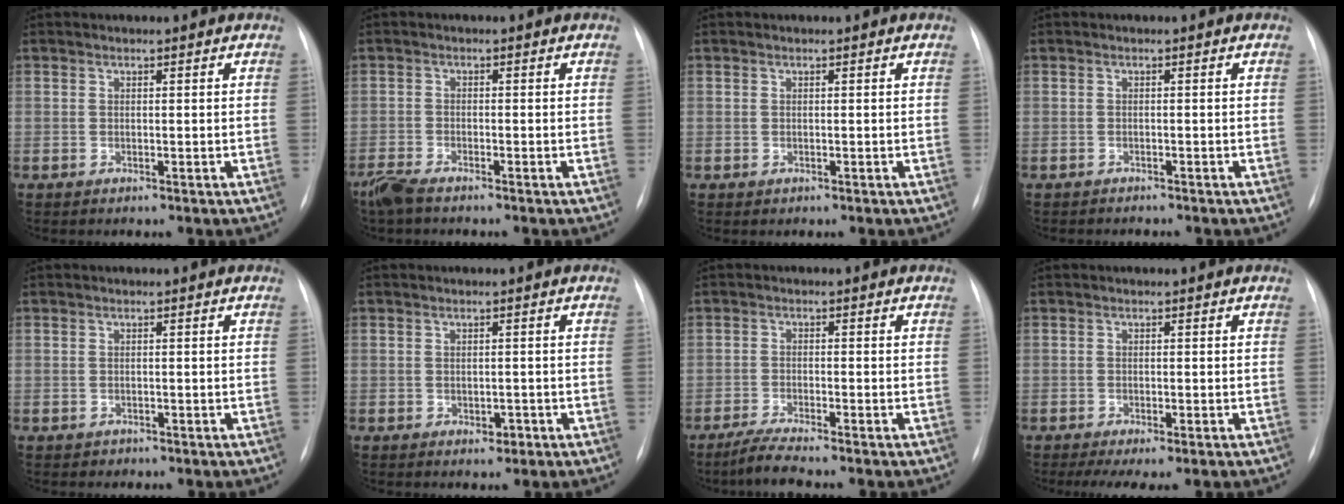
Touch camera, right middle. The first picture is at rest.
{"total": 3.6, "force": [-3.0, 0.6, 1.8], "torque": [-0.043, -0.011, -0.058]}
{"total": 0.0}
{"total": 1.7, "force": [-1.6, 0.5, 0.2], "torque": [-0.004, -0.003, -0.020]}
{"total": 0.7, "force": [-0.5, 0.5, -0.1], "torque": [-0.003, 0.002, -0.008]}
{"total": 1.2, "force": [-0.5, 0.8, 0.8], "torque": [-0.010, 0.001, -0.004]}
{"total": 3.8, "force": [-3.3, -0.5, 1.9], "torque": [-0.044, -0.014, -0.067]}
{"total": 5.0, "force": [-3.4, 1.1, 3.5], "torque": [-0.052, -0.014, -0.049]}